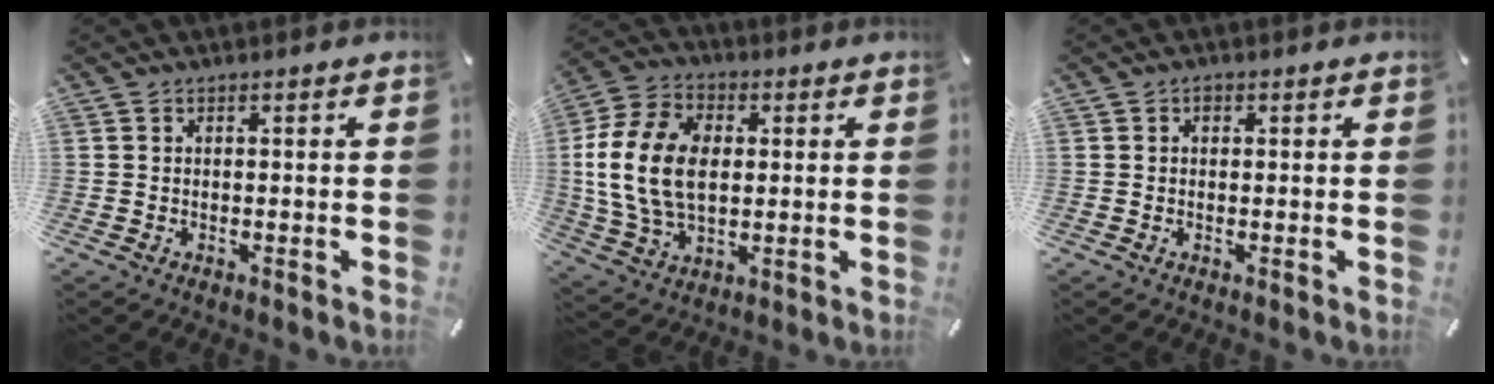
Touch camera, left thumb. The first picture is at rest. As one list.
[{"total": 15.7, "force": [0.8, 11.4, 10.9], "torque": [-0.252, 0.014, 0.015]}, {"total": 0.8, "force": [0.2, 0.7, 0.4], "torque": [-0.007, 0.004, 0.003]}]